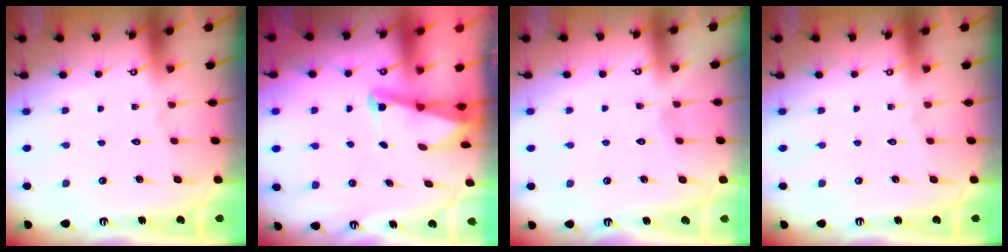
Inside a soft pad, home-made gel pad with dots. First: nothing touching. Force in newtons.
{"total": 2.1, "press": 2.1, "slide": 0.3}
{"total": 2.6, "press": 2.6, "slide": 0.2}
{"total": 0.0}